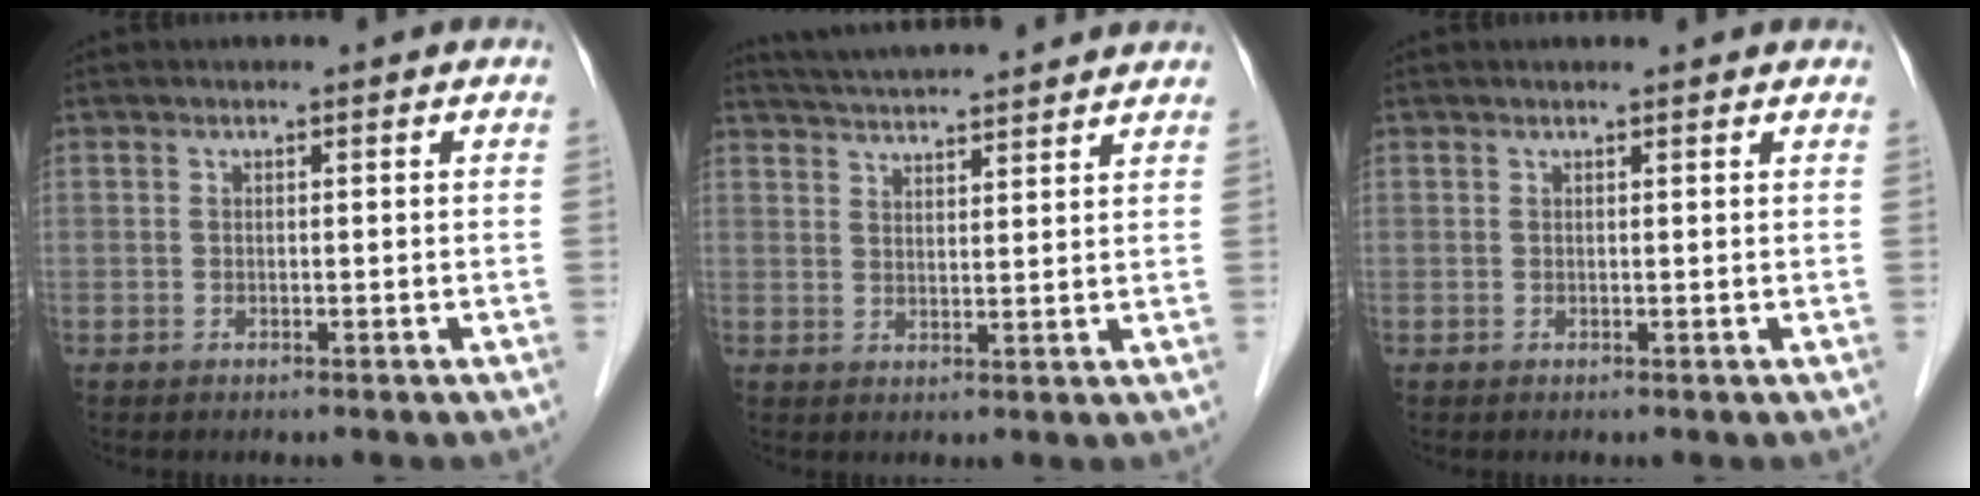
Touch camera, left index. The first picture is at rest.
{"total": 12.3, "force": [11.5, 0.3, 4.4], "torque": [-0.080, 0.028, 0.163]}
{"total": 2.9, "force": [2.7, 0.4, 1.0], "torque": [-0.016, 0.016, 0.025]}